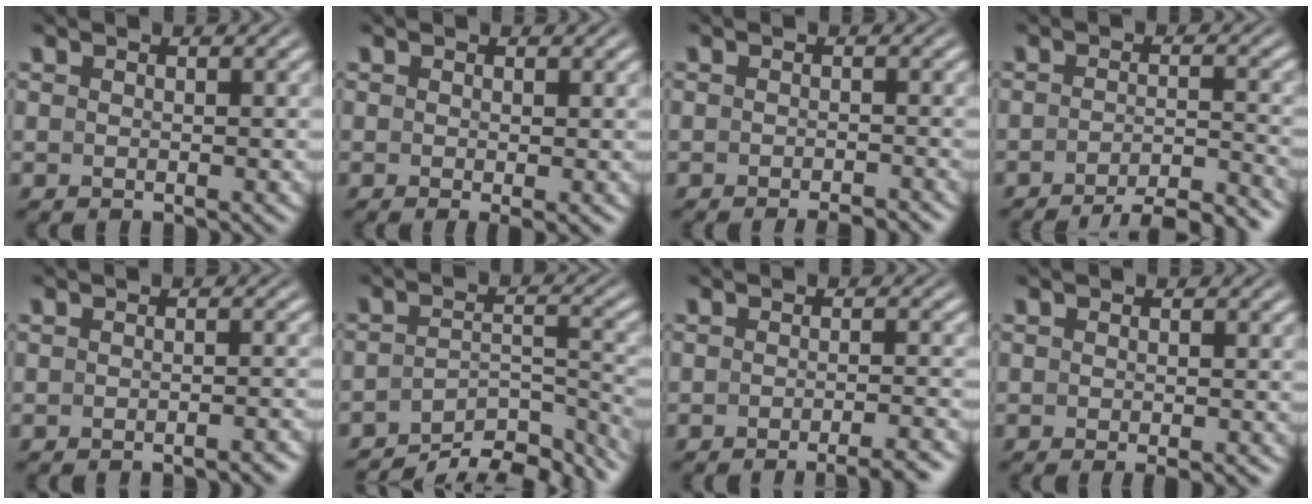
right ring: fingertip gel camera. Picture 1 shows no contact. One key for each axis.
{"total": 1.6, "fx": -0.7, "fy": 0.1, "fz": 1.4, "tx": -0.011, "ty": -0.007, "tz": -0.005}
{"total": 2.2, "fx": -2.1, "fy": -0.1, "fz": 0.7, "tx": -0.011, "ty": -0.007, "tz": -0.030}
{"total": 7.5, "fx": -7.0, "fy": 1.4, "fz": 2.4, "tx": -0.016, "ty": -0.016, "tz": -0.107}
{"total": 2.2, "fx": -2.2, "fy": -0.2, "fz": 0.4, "tx": -0.007, "ty": 0.002, "tz": -0.032}
{"total": 10.1, "fx": -8.7, "fy": 3.2, "fz": 3.9, "tx": -0.043, "ty": -0.023, "tz": -0.122}
{"total": 3.9, "fx": -3.5, "fy": 0.0, "fz": 1.8, "tx": -0.015, "ty": 0.003, "tz": -0.056}
{"total": 1.8, "fx": -1.5, "fy": 0.3, "fz": 1.0, "tx": -0.008, "ty": -0.003, "tz": -0.020}